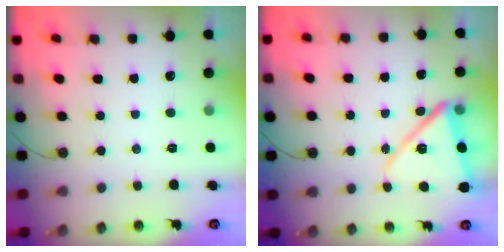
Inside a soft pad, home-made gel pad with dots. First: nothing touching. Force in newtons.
{"total": 13.4, "press": 13.3, "slide": 1.7}